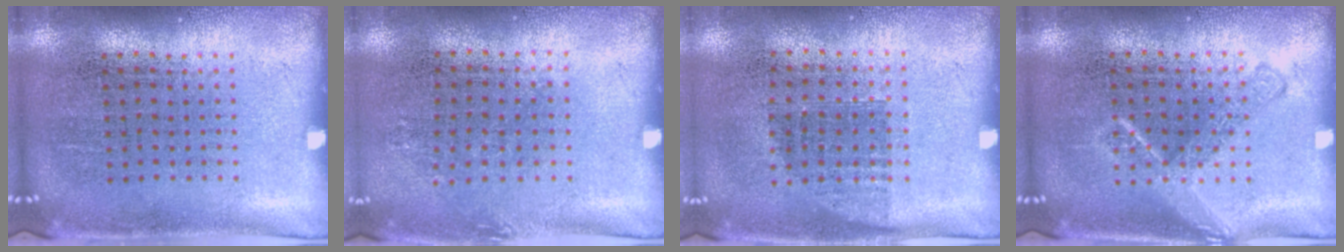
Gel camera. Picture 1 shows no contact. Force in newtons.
{"total": 0.8, "press": 0.7, "slide": 0.5}
{"total": 0.8, "press": 0.6, "slide": 0.4}
{"total": 2.4, "press": 2.4, "slide": 0.4}